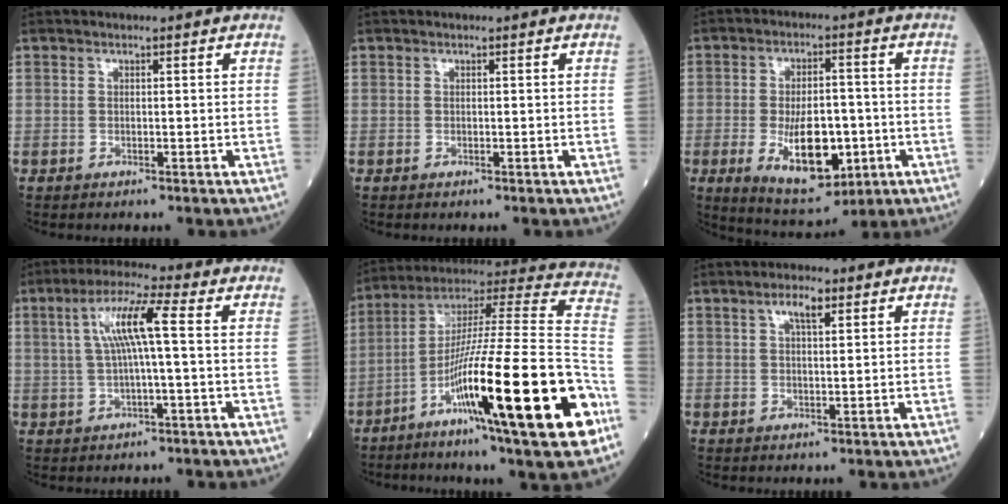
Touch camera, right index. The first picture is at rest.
{"total": 0.0}
{"total": 12.2, "force": [-3.3, 5.3, 10.5], "torque": [-0.186, -0.009, -0.043]}
{"total": 7.8, "force": [1.2, 0.4, 7.7], "torque": [-0.153, 0.018, 0.023]}
{"total": 30.7, "force": [-11.9, 1.6, 28.2], "torque": [-0.408, -0.034, -0.204]}
{"total": 3.2, "force": [1.7, 0.8, 2.6], "torque": [-0.053, 0.005, 0.029]}